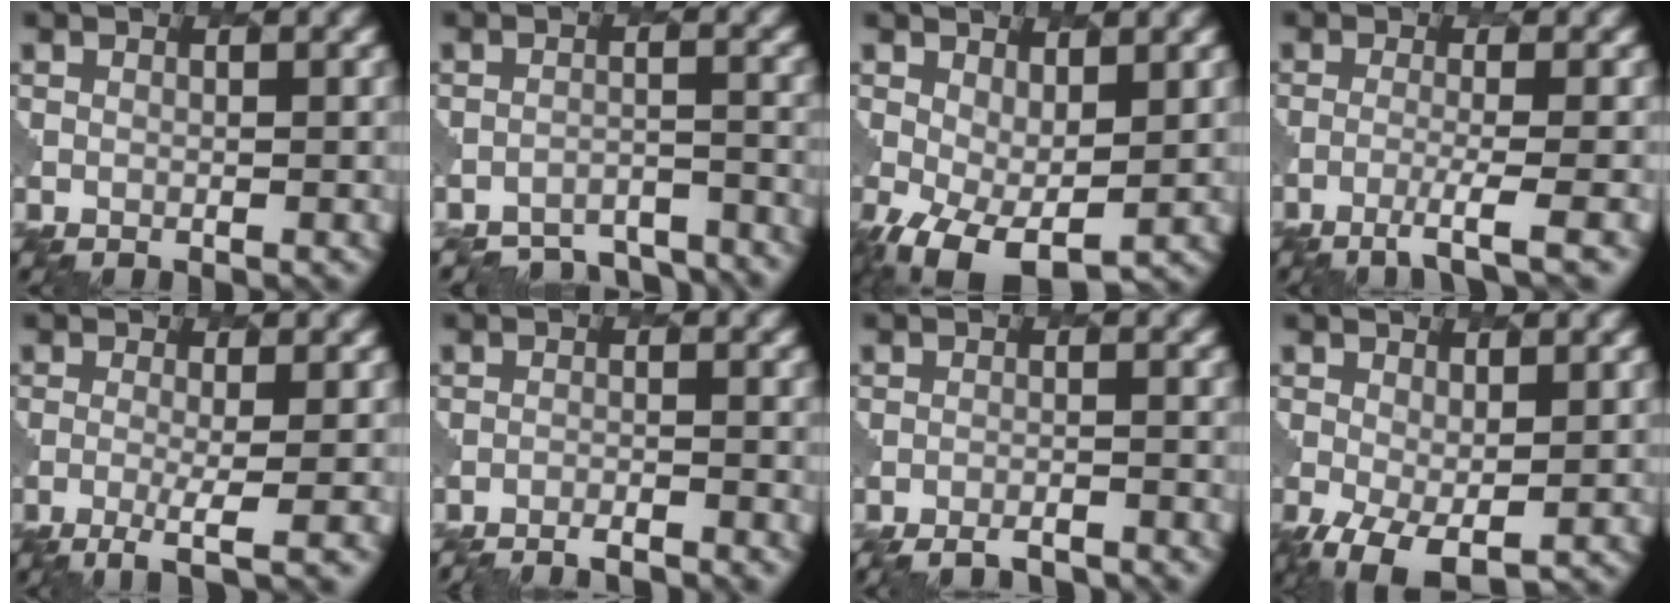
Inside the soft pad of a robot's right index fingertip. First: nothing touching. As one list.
[{"total": 7.0, "force": [-6.8, 1.5, 0.5], "torque": [-0.004, -0.006, -0.086]}, {"total": 5.1, "force": [-0.8, 3.0, 4.0], "torque": [-0.093, -0.017, -0.005]}, {"total": 3.1, "force": [-1.7, 0.3, 2.6], "torque": [-0.039, 0.002, -0.046]}, {"total": 3.2, "force": [-1.3, 0.5, 2.8], "torque": [-0.047, -0.002, -0.033]}, {"total": 5.3, "force": [-5.1, 0.8, 1.2], "torque": [-0.010, 0.005, -0.073]}, {"total": 5.9, "force": [-5.6, 1.3, 1.4], "torque": [-0.006, 0.007, -0.070]}, {"total": 3.9, "force": [-1.2, 2.1, 3.1], "torque": [-0.070, -0.017, -0.017]}]